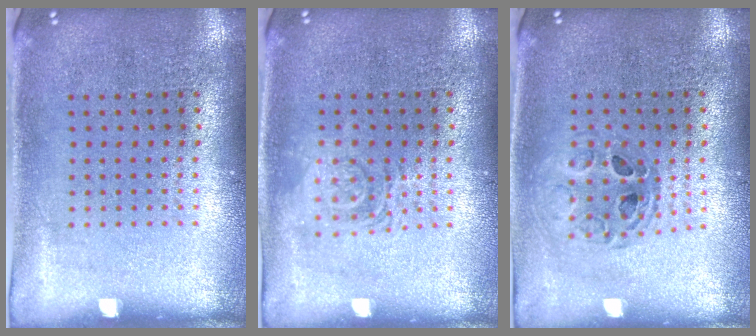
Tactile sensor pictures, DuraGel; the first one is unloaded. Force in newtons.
{"total": 1.2, "press": 1.2, "slide": 0.2}
{"total": 0.9, "press": 0.8, "slide": 0.1}